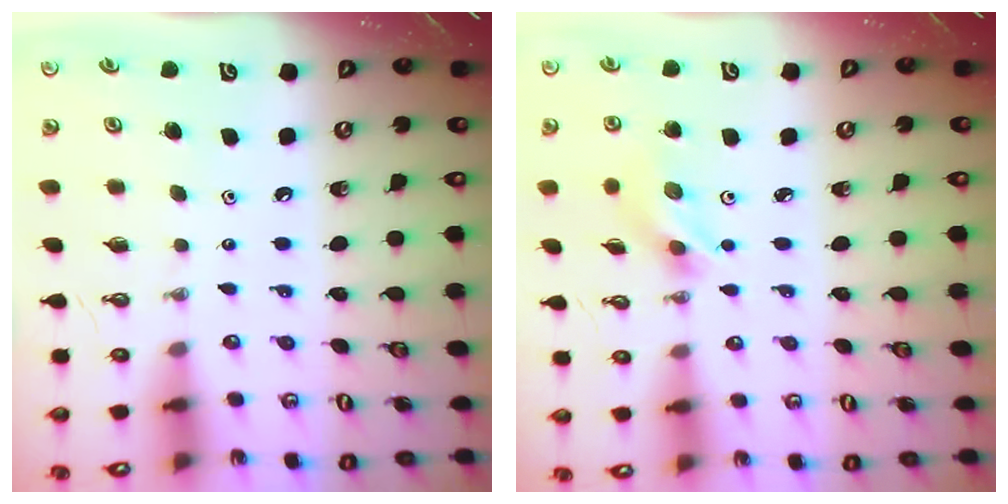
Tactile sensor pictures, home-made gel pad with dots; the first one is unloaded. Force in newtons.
{"total": 4.1, "press": 4.1, "slide": 0.3}